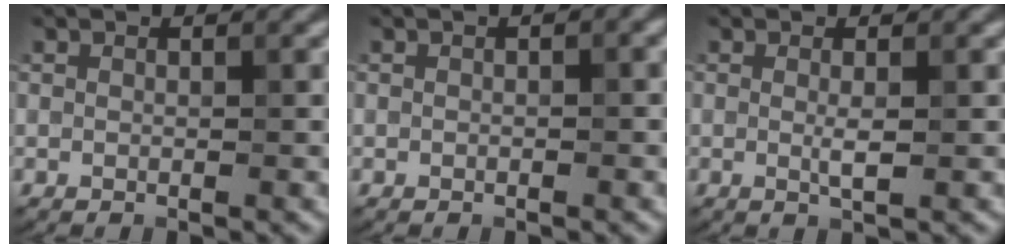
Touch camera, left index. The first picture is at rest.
{"total": 1.1, "force": [0.0, 0.3, 1.1], "torque": [-0.018, 0.001, -0.001]}
{"total": 1.4, "force": [0.0, 0.2, 1.3], "torque": [-0.026, -0.002, -0.001]}